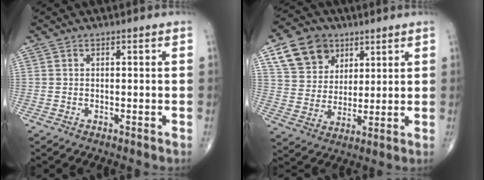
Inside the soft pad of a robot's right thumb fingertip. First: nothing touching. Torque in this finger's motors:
{"motor_torque": [-0.38, 1.91, 0.13, 0.04, 0.02]}